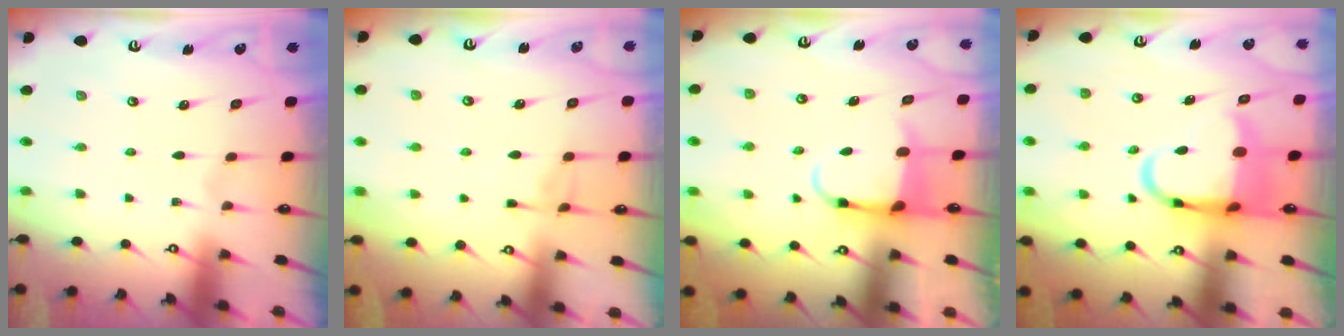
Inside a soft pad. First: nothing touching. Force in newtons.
{"total": 4.4, "press": 4.3, "slide": 0.7}
{"total": 4.0, "press": 3.8, "slide": 1.0}
{"total": 9.5, "press": 9.3, "slide": 1.7}